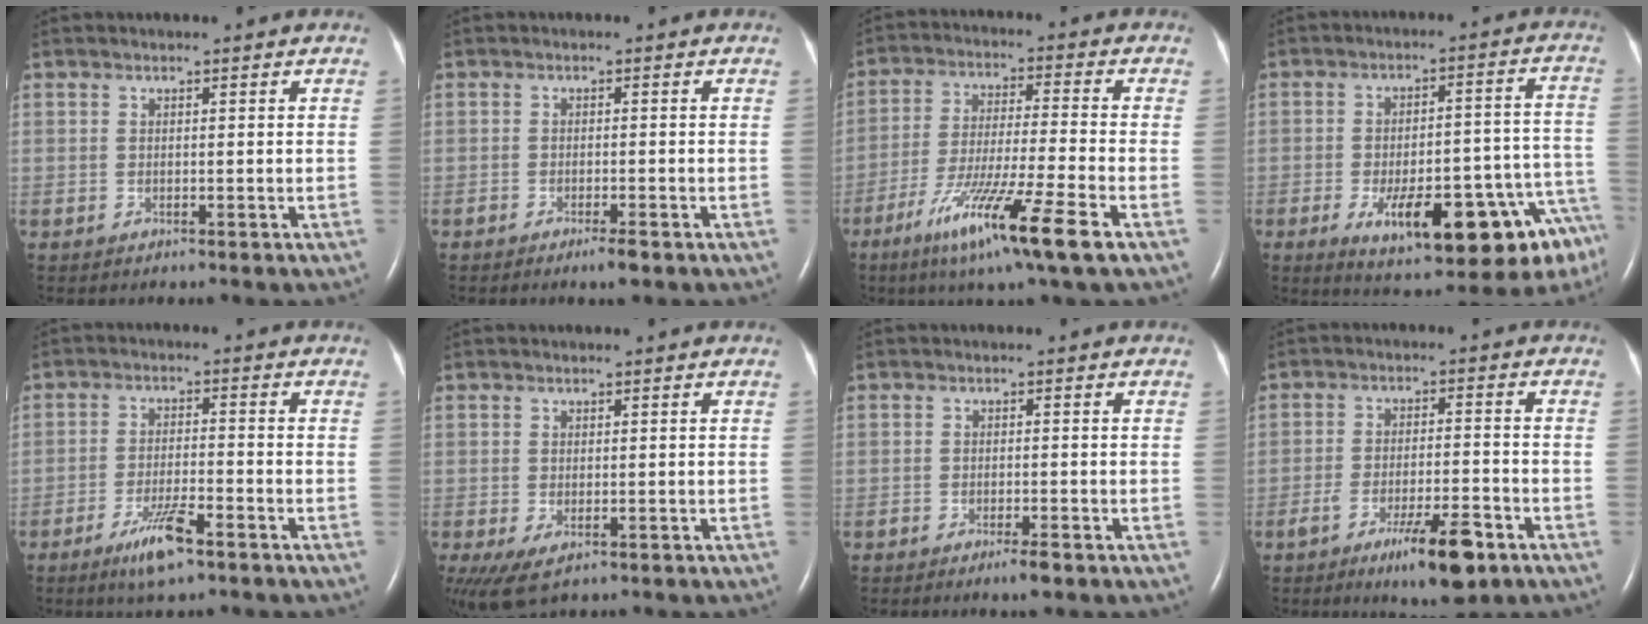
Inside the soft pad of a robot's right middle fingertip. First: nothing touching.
{"total": 2.2, "force": [-1.5, 0.2, 1.5], "torque": [-0.028, -0.003, -0.025]}
{"total": 14.3, "force": [-7.8, -0.6, 12.0], "torque": [-0.235, -0.044, -0.137]}
{"total": 21.4, "force": [-11.3, 5.2, 17.4], "torque": [-0.151, 0.027, -0.149]}
{"total": 6.2, "force": [-4.0, 0.7, 4.7], "torque": [-0.096, -0.009, -0.072]}
{"total": 5.2, "force": [-2.4, 2.6, 3.8], "torque": [-0.072, -0.017, -0.034]}
{"total": 2.1, "force": [-1.5, 0.2, 1.5], "torque": [-0.028, -0.002, -0.025]}
{"total": 9.3, "force": [-5.4, 1.6, 7.4], "torque": [-0.121, -0.010, -0.082]}